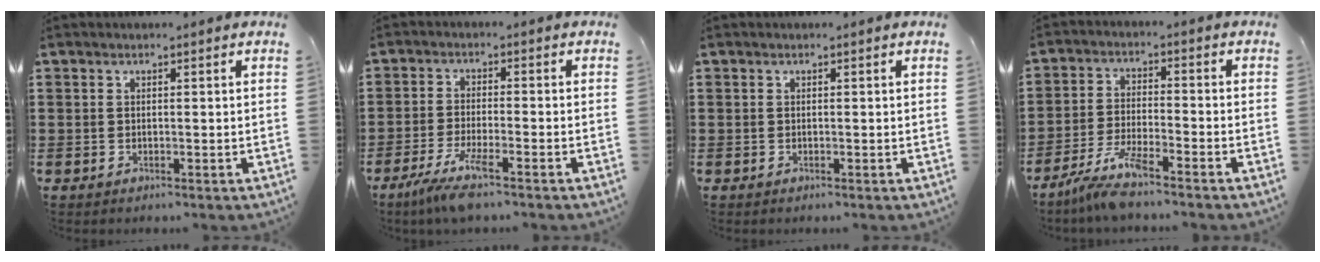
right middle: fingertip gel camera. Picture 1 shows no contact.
{"total": 5.6, "force": [-3.7, 0.2, 4.1], "torque": [-0.094, -0.019, -0.071]}
{"total": 0.0}
{"total": 6.0, "force": [-4.9, 0.2, 3.4], "torque": [-0.084, -0.018, -0.095]}